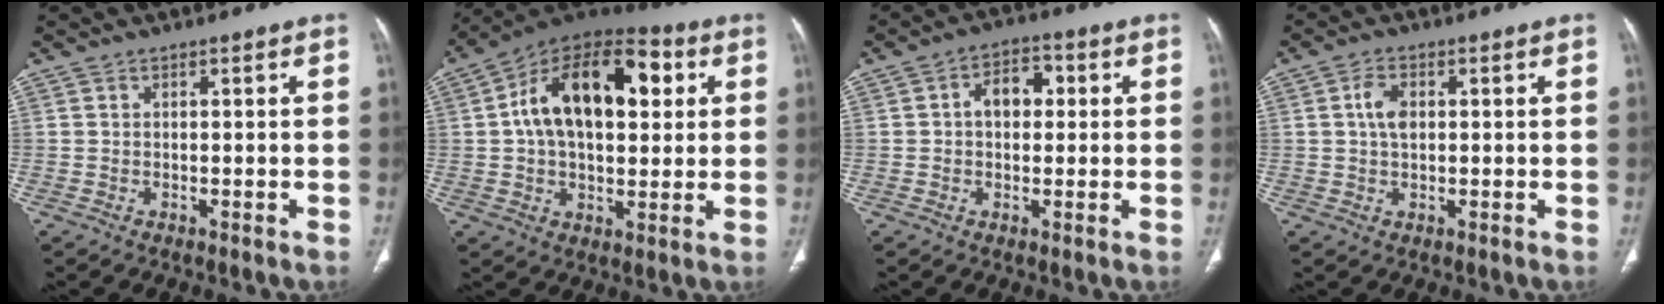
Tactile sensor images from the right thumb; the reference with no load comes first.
{"total": 21.5, "force": [4.5, 12.3, 17.0], "torque": [-0.249, 0.021, 0.063]}
{"total": 6.5, "force": [0.9, 4.5, 4.6], "torque": [-0.053, 0.018, 0.007]}
{"total": 4.0, "force": [0.7, 2.5, 3.0], "torque": [-0.059, 0.003, 0.012]}